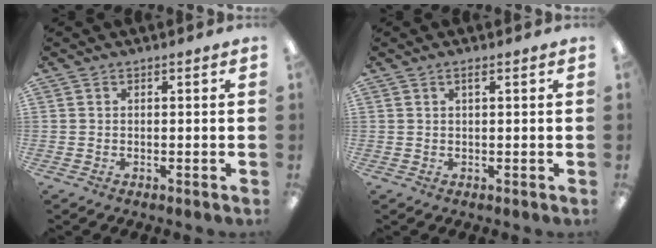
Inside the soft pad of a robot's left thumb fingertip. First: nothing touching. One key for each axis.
{"total": 1.1, "fx": 0.7, "fy": 0.2, "fz": 0.9, "tx": -0.020, "ty": 0.002, "tz": 0.011}